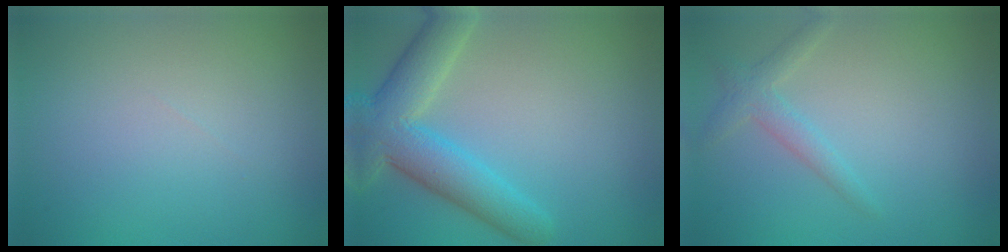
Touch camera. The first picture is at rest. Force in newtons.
{"total": 6.8, "press": 6.8, "slide": 0.3}
{"total": 1.9, "press": 1.9, "slide": 0.1}